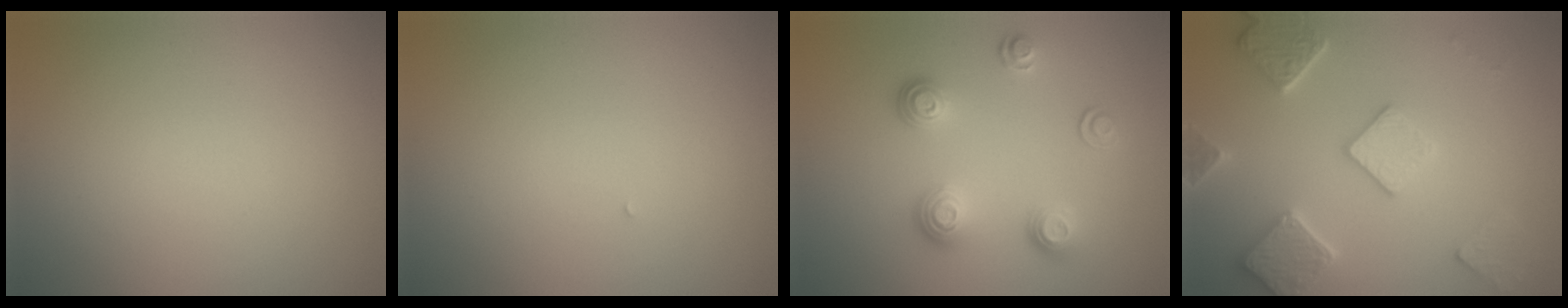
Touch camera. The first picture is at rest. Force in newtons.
{"total": 0.0}
{"total": 3.4, "press": 2.7, "slide": 2.0}
{"total": 4.2, "press": 4.1, "slide": 1.1}